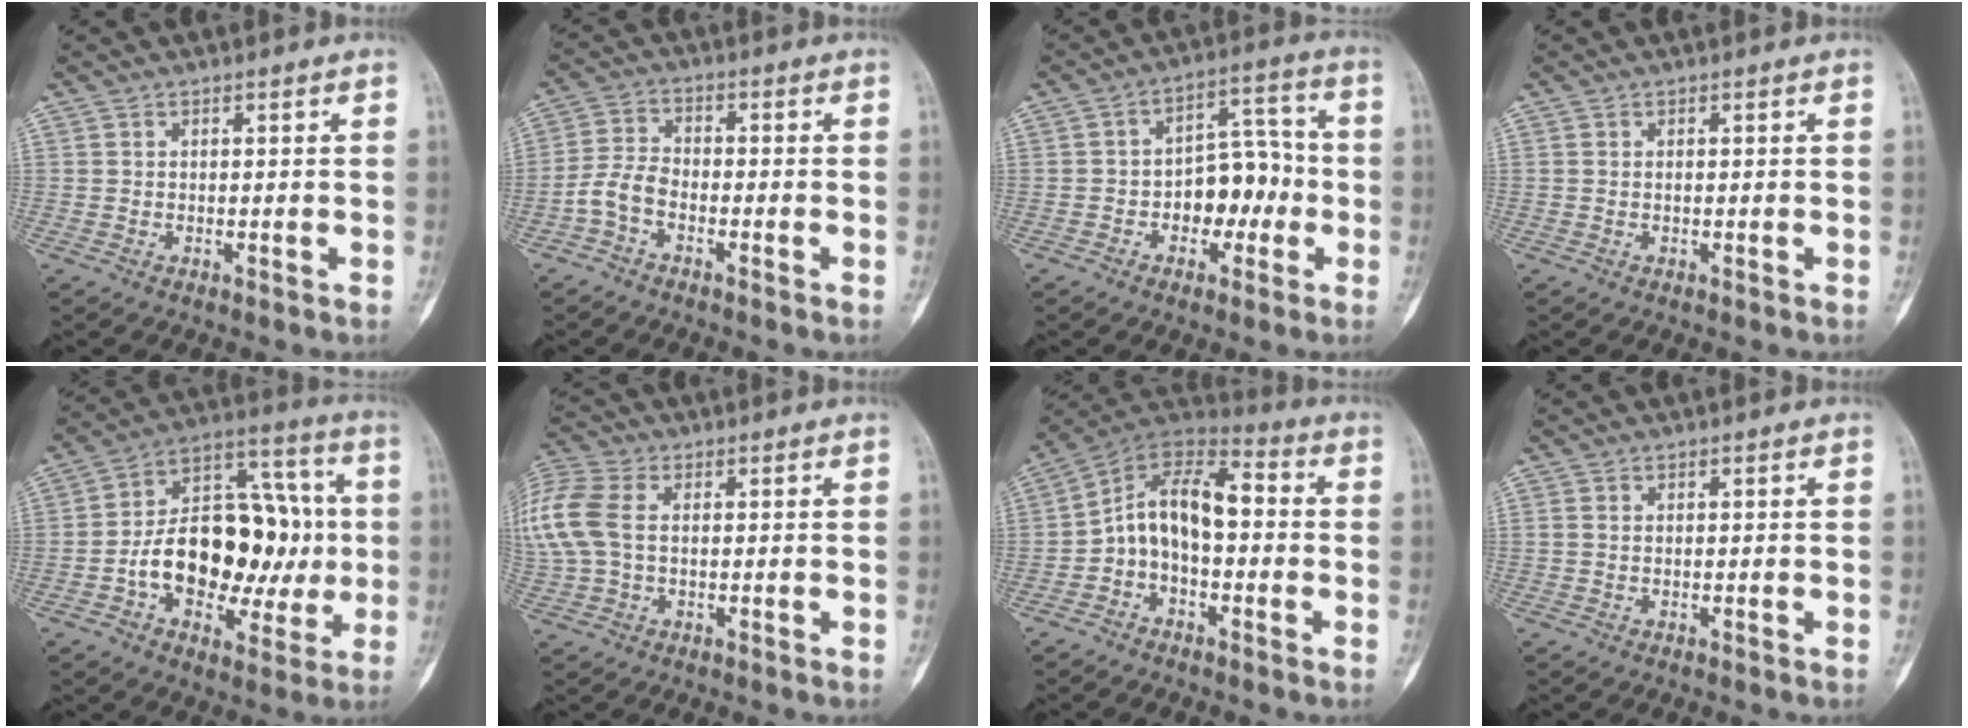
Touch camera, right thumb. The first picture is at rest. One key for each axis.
{"total": 5.0, "fx": -2.5, "fy": 2.8, "fz": 3.3, "tx": -0.070, "ty": 0.021, "tz": -0.058}
{"total": 10.3, "fx": -2.2, "fy": 6.8, "fz": 7.4, "tx": -0.069, "ty": 0.046, "tz": -0.038}
{"total": 0.0}
{"total": 22.3, "fx": -2.2, "fy": 14.1, "fz": 17.2, "tx": -0.231, "ty": 0.048, "tz": -0.027}
{"total": 14.7, "fx": 1.8, "fy": 10.0, "fz": 10.6, "tx": -0.290, "ty": 0.024, "tz": 0.033}
{"total": 12.6, "fx": -0.9, "fy": 7.8, "fz": 9.9, "tx": -0.148, "ty": 0.053, "tz": -0.029}
{"total": 0.6, "fx": 0.0, "fy": 0.4, "fz": 0.4, "tx": -0.013, "ty": -0.001, "tz": 0.000}